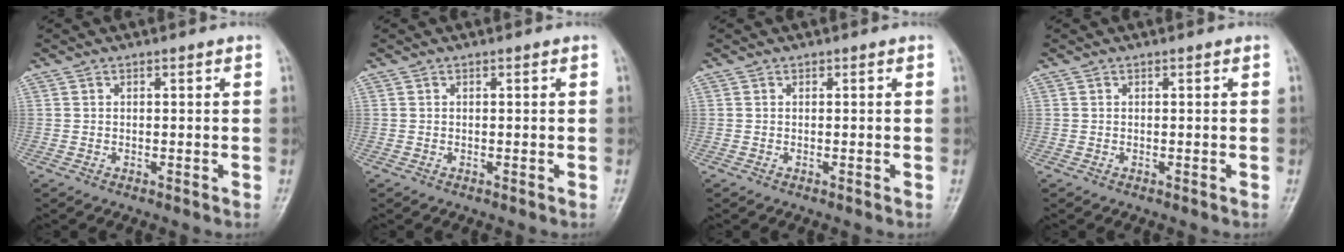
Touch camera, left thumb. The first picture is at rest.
{"total": 0.0}
{"total": 0.0}
{"total": 0.0}